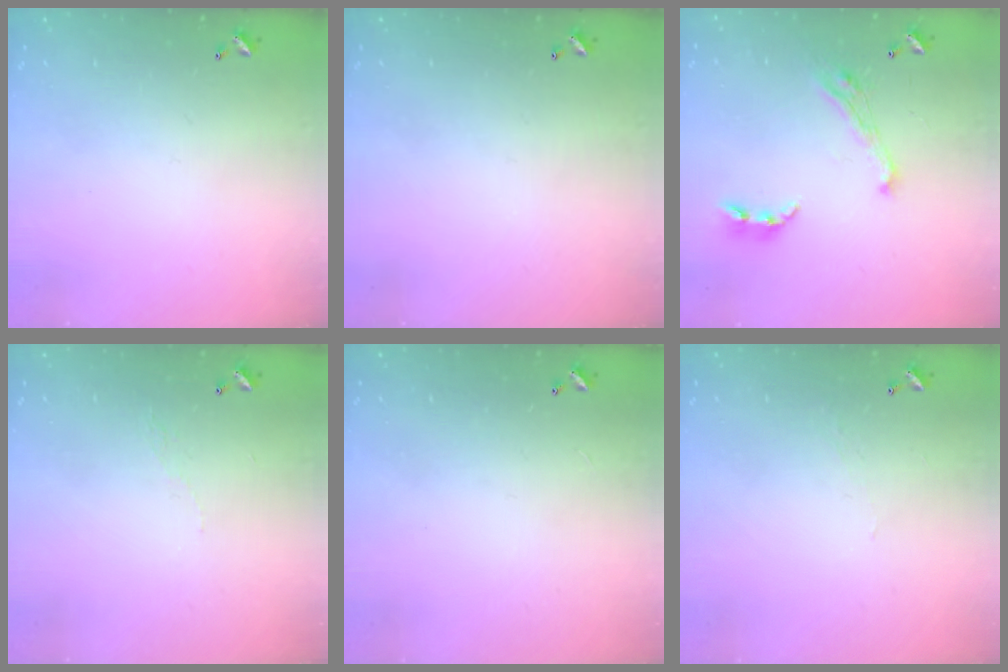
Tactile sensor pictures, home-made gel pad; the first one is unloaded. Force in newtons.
{"total": 0.0}
{"total": 7.0, "press": 6.8, "slide": 1.3}
{"total": 2.9, "press": 2.9, "slide": 0.5}
{"total": 2.8, "press": 2.8, "slide": 0.3}
{"total": 1.7, "press": 1.7, "slide": 0.4}